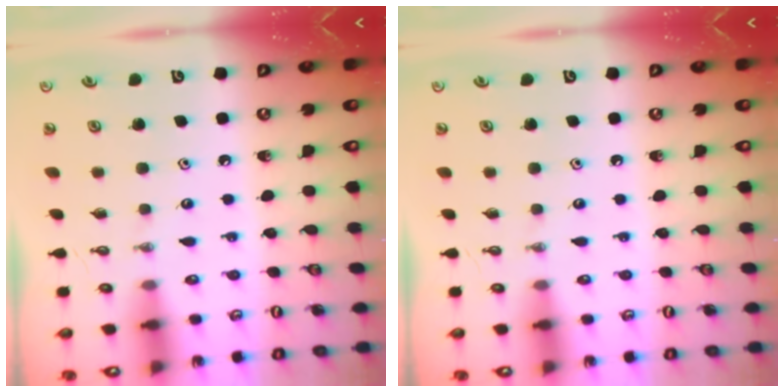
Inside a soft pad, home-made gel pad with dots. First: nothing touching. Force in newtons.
{"total": 0.0}